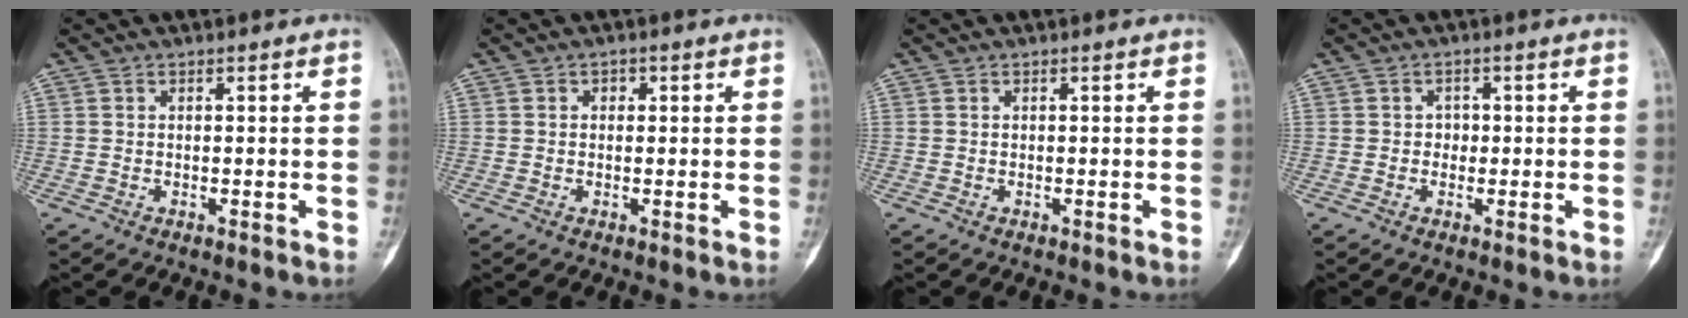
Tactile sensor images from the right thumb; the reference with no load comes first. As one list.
[{"total": 1.4, "force": [0.3, 1.1, 0.7], "torque": [-0.003, 0.004, 0.002]}, {"total": 0.0}, {"total": 1.8, "force": [-0.1, 1.6, 0.7], "torque": [0.008, 0.006, -0.007]}]